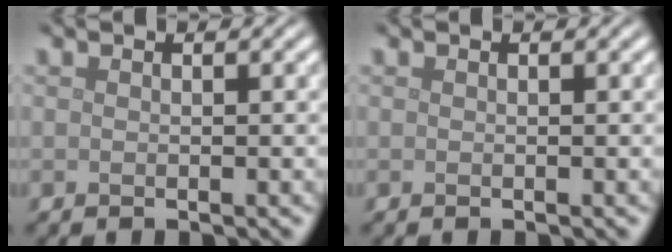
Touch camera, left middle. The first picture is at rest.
{"total": 0.0}